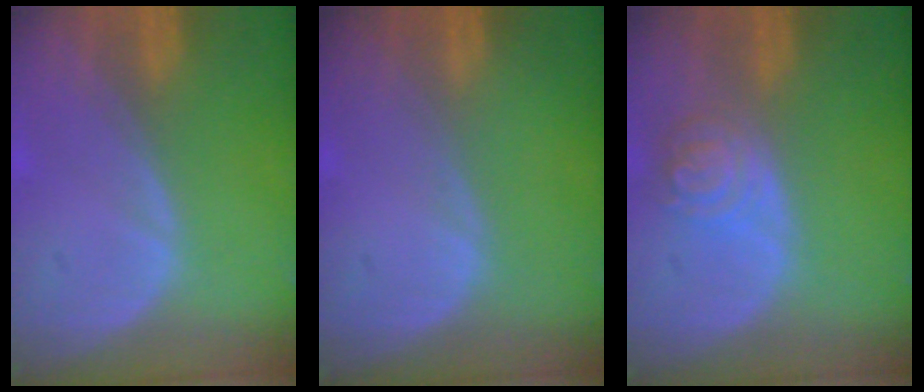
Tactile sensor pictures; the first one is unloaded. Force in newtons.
{"total": 0.0}
{"total": 5.0, "press": 4.4, "slide": 2.3}